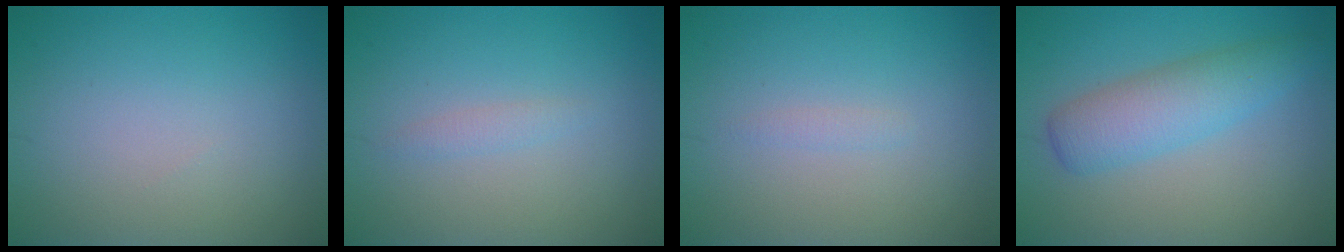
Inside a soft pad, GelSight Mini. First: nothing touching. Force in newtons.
{"total": 0.9, "press": 0.9, "slide": 0.0}
{"total": 0.6, "press": 0.6, "slide": 0.1}
{"total": 4.4, "press": 4.4, "slide": 0.1}